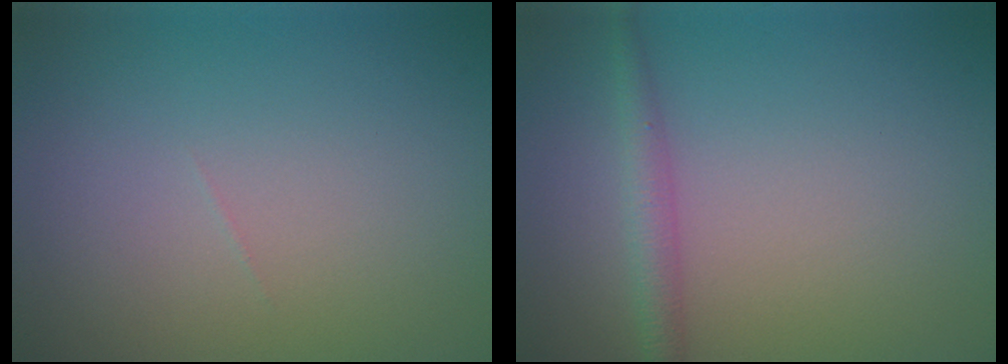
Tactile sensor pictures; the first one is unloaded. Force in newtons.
{"total": 2.0, "press": 2.0, "slide": 0.0}